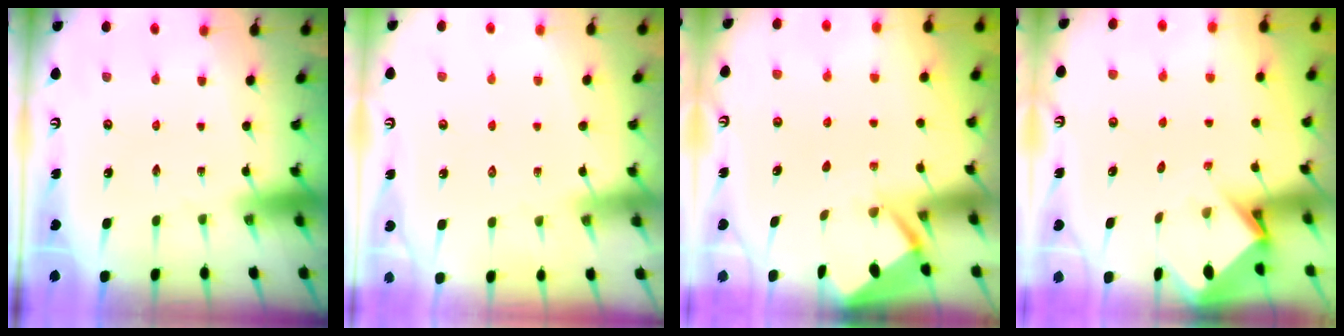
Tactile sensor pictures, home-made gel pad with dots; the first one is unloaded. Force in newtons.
{"total": 3.3, "press": 3.2, "slide": 0.5}
{"total": 2.7, "press": 2.7, "slide": 0.4}
{"total": 3.4, "press": 3.4, "slide": 0.2}